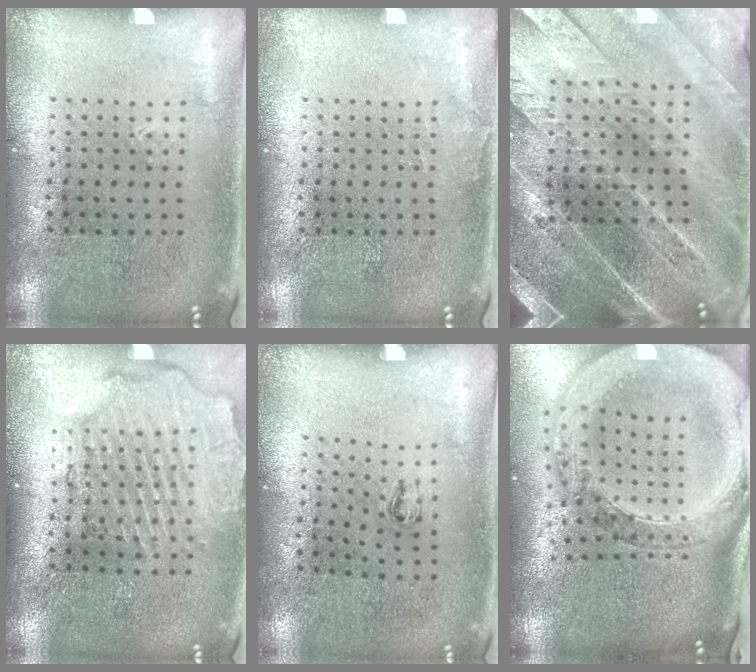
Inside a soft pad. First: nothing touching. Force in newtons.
{"total": 0.5, "press": 0.5, "slide": 0.1}
{"total": 5.0, "press": 4.4, "slide": 2.4}
{"total": 2.6, "press": 2.2, "slide": 1.3}
{"total": 0.6, "press": 0.2, "slide": 0.5}
{"total": 3.9, "press": 3.1, "slide": 2.4}